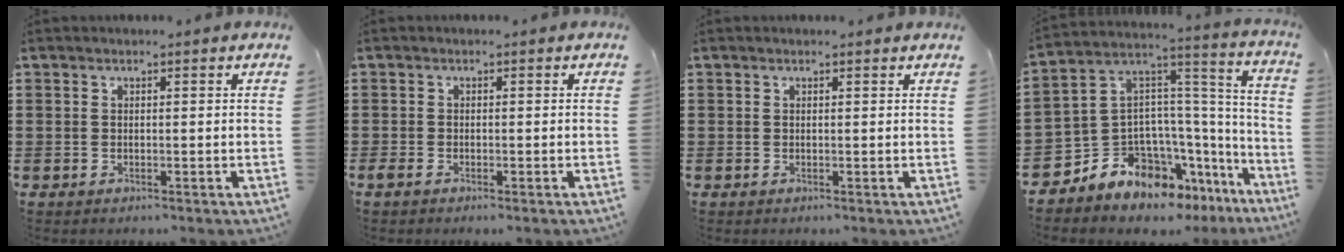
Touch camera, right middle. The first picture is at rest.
{"total": 0.7, "force": [-0.5, 0.1, 0.4], "torque": [-0.019, -0.009, -0.010]}
{"total": 0.0}
{"total": 7.8, "force": [-6.6, 4.0, 1.3], "torque": [-0.054, -0.014, -0.133]}